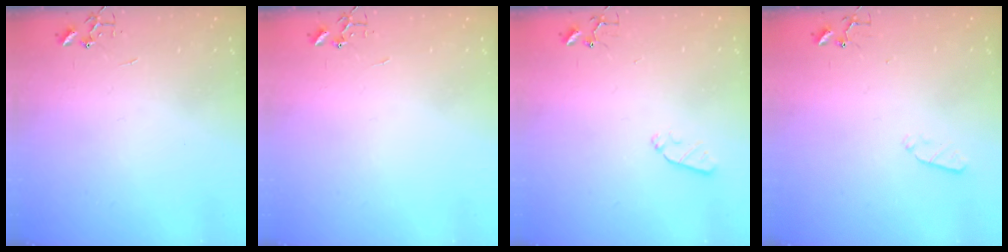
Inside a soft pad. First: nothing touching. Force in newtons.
{"total": 0.0}
{"total": 5.2, "press": 5.2, "slide": 0.8}
{"total": 3.6, "press": 3.6, "slide": 0.5}